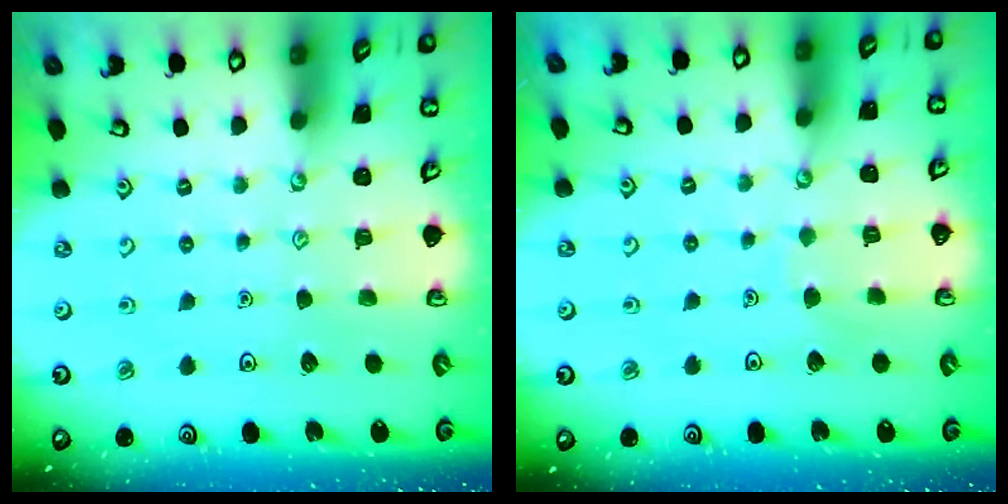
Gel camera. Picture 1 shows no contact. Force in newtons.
{"total": 3.1, "press": 3.1, "slide": 0.2}